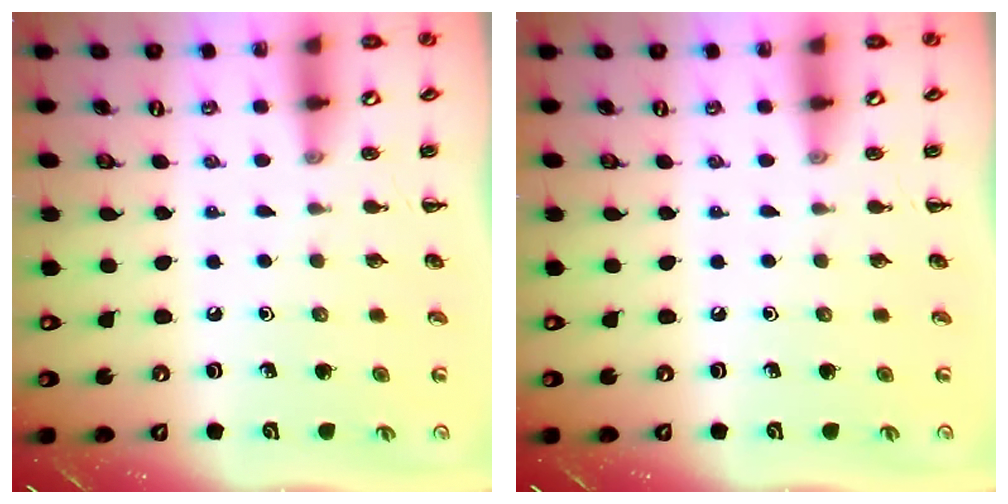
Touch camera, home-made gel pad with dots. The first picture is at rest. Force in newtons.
{"total": 0.0}